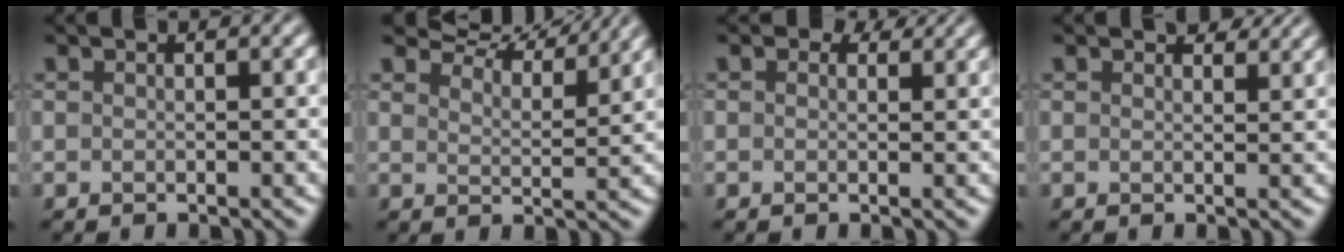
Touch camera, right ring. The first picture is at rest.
{"total": 7.5, "force": [7.0, 1.2, 2.4], "torque": [-0.041, 0.005, 0.086]}
{"total": 2.0, "force": [1.2, 1.1, 1.0], "torque": [-0.017, -0.003, 0.008]}
{"total": 2.1, "force": [1.8, 0.6, 0.7], "torque": [-0.012, -0.002, 0.025]}